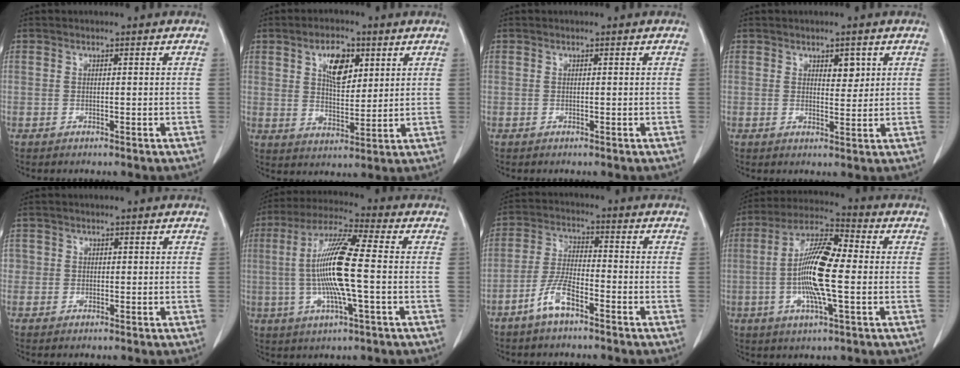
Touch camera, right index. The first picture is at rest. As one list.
[{"total": 7.4, "force": [3.2, 3.5, 5.7], "torque": [-0.101, 0.006, 0.060]}, {"total": 0.0}, {"total": 2.8, "force": [1.4, 1.3, 2.0], "torque": [-0.024, -0.001, 0.025]}, {"total": 1.8, "force": [0.1, 1.8, 0.1], "torque": [0.014, 0.006, 0.002]}, {"total": 13.4, "force": [-0.6, 0.8, 13.3], "torque": [-0.267, 0.004, -0.016]}, {"total": 6.1, "force": [-3.8, 1.6, 4.4], "torque": [-0.097, 0.003, -0.075]}, {"total": 13.2, "force": [-0.9, 2.2, 13.0], "torque": [-0.250, 0.005, -0.021]}]